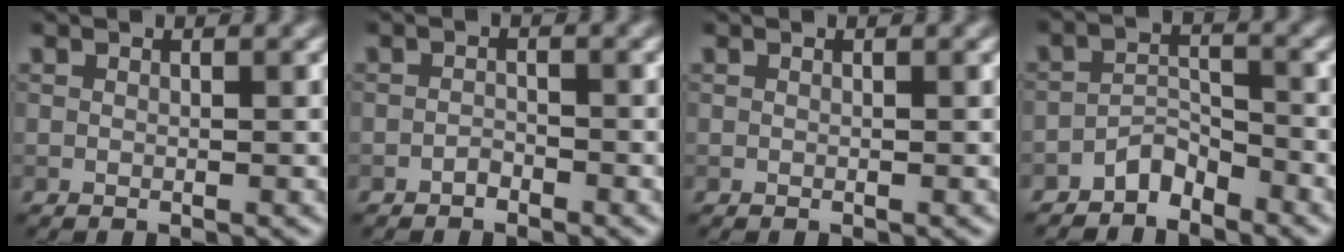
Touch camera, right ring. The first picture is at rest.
{"total": 0.9, "force": [-0.8, 0.4, 0.3], "torque": [-0.005, 0.001, -0.015]}
{"total": 0.0}
{"total": 2.7, "force": [-2.3, 1.0, 0.9], "torque": [-0.012, 0.014, -0.046]}